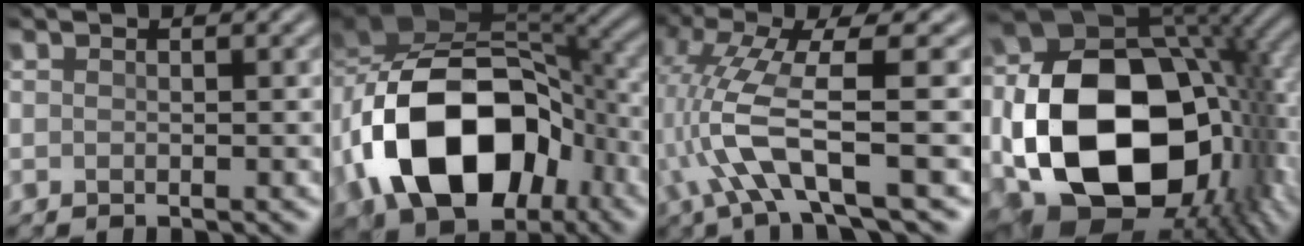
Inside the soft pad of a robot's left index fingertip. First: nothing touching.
{"total": 15.7, "force": [-4.5, 10.0, 11.2], "torque": [-0.216, -0.001, -0.078]}
{"total": 6.6, "force": [-1.9, 0.5, 6.3], "torque": [-0.151, 0.006, -0.039]}
{"total": 18.6, "force": [-2.0, 12.8, 13.4], "torque": [-0.275, -0.043, -0.004]}